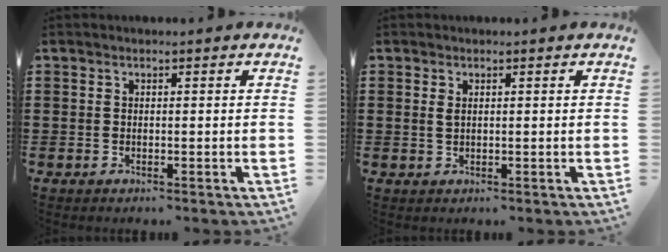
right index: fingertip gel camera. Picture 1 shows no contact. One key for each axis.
{"total": 1.1, "fx": 0.5, "fy": 0.5, "fz": 0.9, "tx": -0.019, "ty": 0.003, "tz": 0.008}